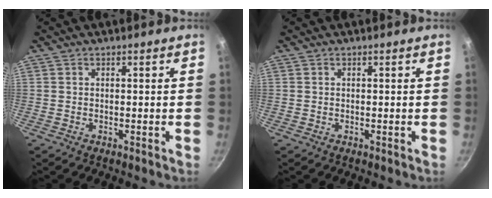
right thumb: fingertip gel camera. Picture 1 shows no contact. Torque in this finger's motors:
{"motor_torque": [-0.09, -0.07, 0.04, -0.01, 0.03]}